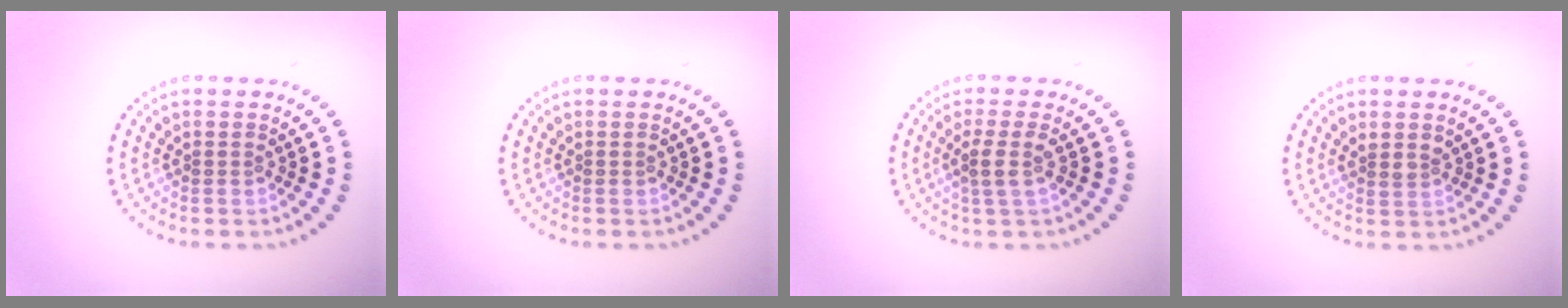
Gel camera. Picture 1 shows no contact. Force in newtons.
{"total": 0.0}
{"total": 2.2, "press": 1.7, "slide": 1.3}
{"total": 1.4, "press": 1.2, "slide": 0.8}